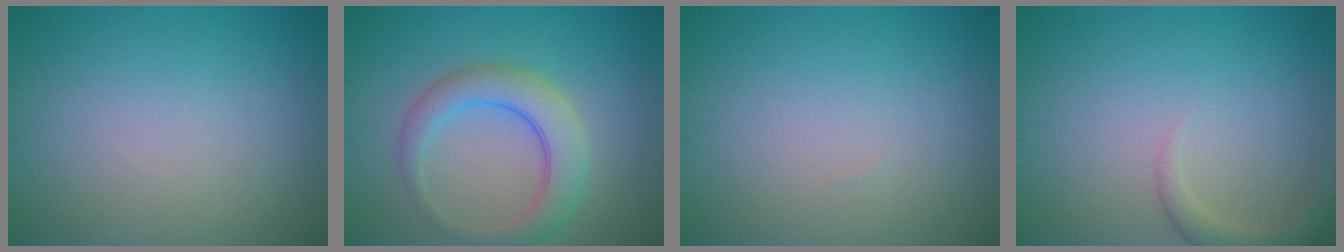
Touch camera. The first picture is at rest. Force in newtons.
{"total": 4.6, "press": 4.6, "slide": 0.2}
{"total": 0.0}
{"total": 2.3, "press": 2.3, "slide": 0.3}